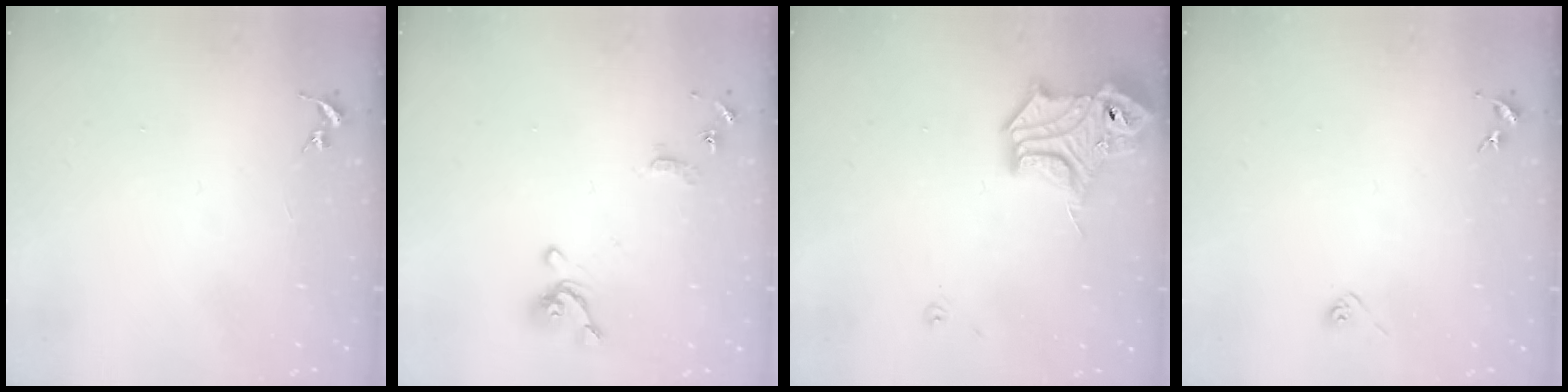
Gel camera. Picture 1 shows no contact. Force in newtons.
{"total": 11.5, "press": 11.4, "slide": 1.6}
{"total": 15.5, "press": 15.4, "slide": 1.8}
{"total": 2.9, "press": 2.8, "slide": 0.8}